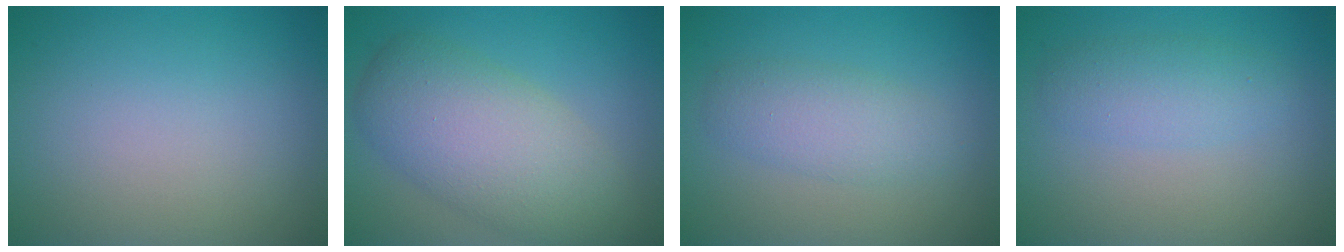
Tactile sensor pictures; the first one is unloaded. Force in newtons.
{"total": 7.4, "press": 7.4, "slide": 0.6}
{"total": 3.0, "press": 3.0, "slide": 0.1}
{"total": 2.5, "press": 2.5, "slide": 0.2}